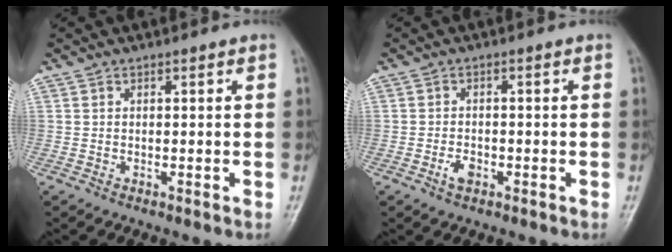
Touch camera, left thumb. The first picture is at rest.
{"total": 2.6, "force": [-1.2, 1.6, 1.6], "torque": [-0.028, 0.005, -0.022]}